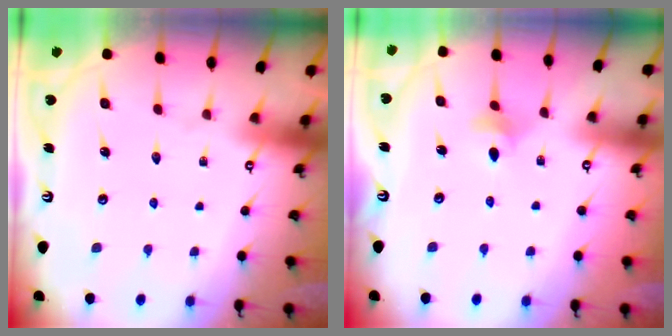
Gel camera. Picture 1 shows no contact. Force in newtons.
{"total": 4.2, "press": 4.1, "slide": 0.8}